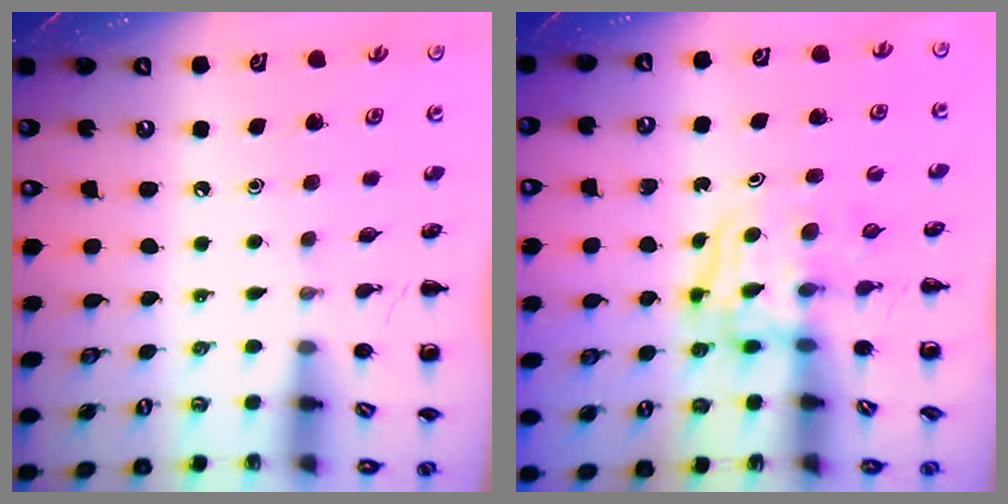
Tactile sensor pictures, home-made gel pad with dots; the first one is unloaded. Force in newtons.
{"total": 3.4, "press": 3.4, "slide": 0.2}